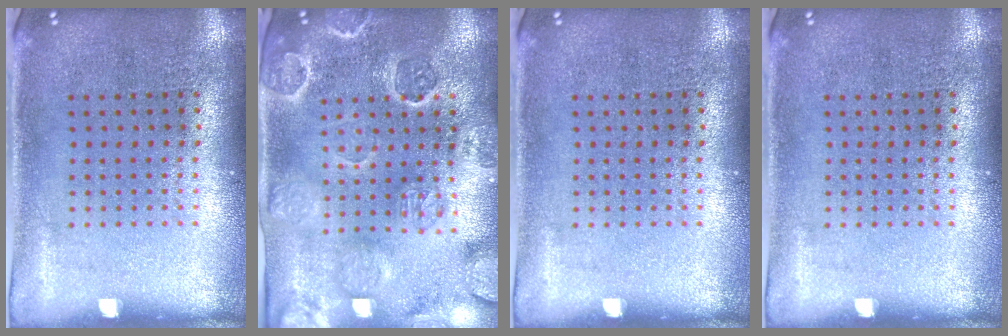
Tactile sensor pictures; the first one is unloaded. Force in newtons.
{"total": 3.2, "press": 3.0, "slide": 1.1}
{"total": 0.0}
{"total": 0.0}